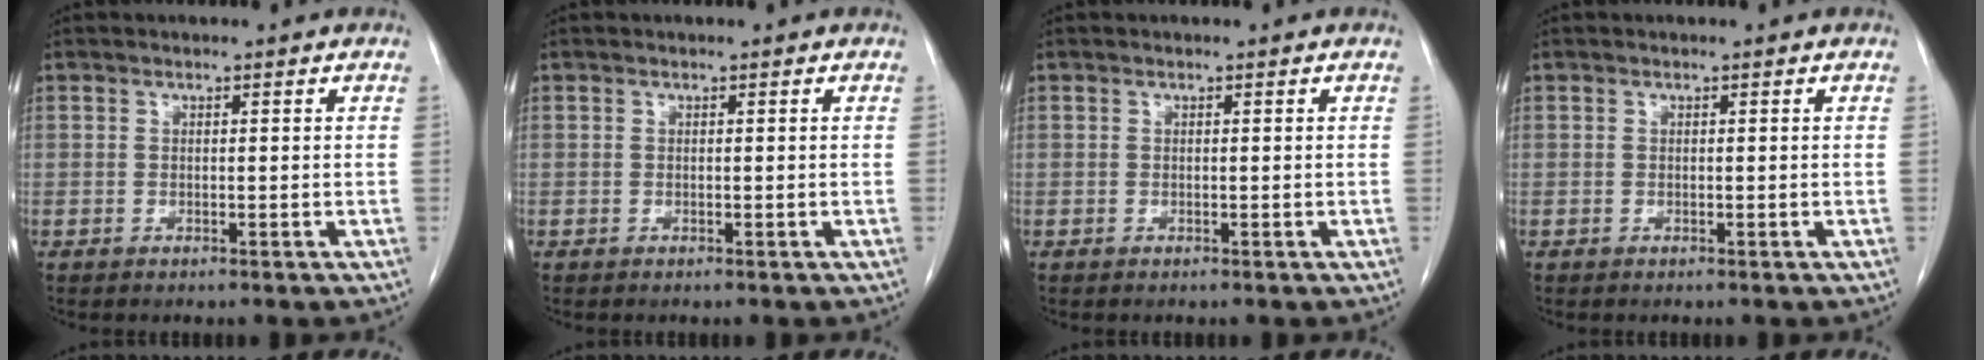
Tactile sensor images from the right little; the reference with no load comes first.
{"total": 0.0}
{"total": 0.0}
{"total": 0.0}